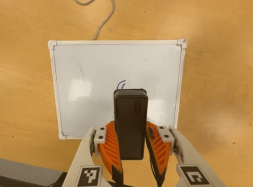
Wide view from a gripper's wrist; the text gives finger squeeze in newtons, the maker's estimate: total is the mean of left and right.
{"total": 8.5, "left": 6.9, "right": 10.1}